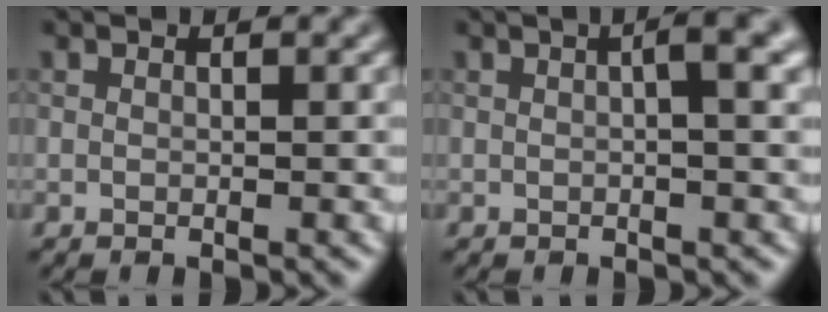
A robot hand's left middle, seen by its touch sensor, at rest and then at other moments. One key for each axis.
{"total": 3.1, "fx": 0.5, "fy": 0.7, "fz": 3.0, "tx": -0.039, "ty": 0.013, "tz": 0.003}